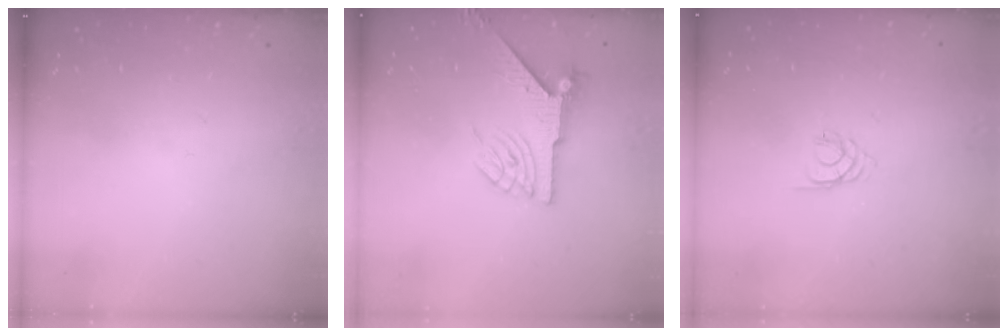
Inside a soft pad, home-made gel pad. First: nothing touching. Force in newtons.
{"total": 6.4, "press": 6.4, "slide": 0.7}
{"total": 1.6, "press": 1.6, "slide": 0.3}